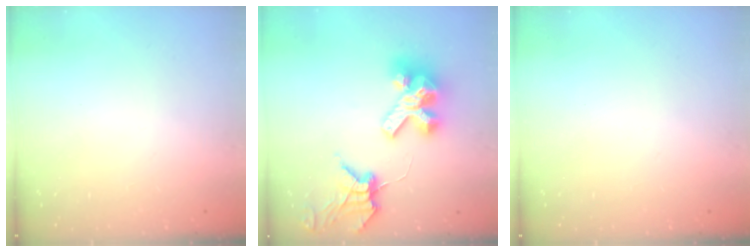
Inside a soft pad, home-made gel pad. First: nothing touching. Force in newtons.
{"total": 14.1, "press": 14.0, "slide": 1.7}
{"total": 0.0}